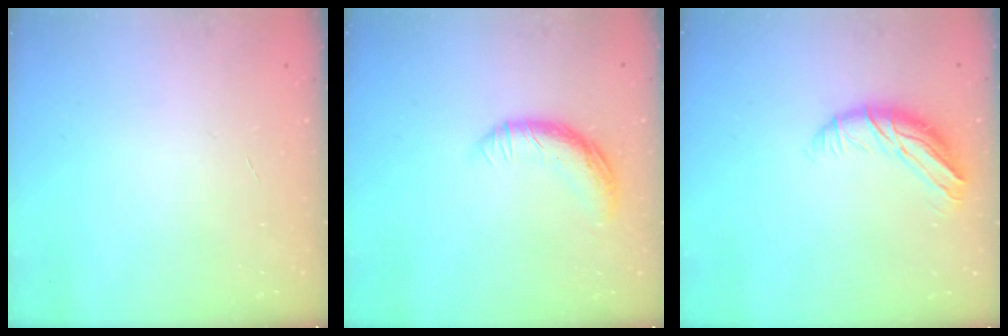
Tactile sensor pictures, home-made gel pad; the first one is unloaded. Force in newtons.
{"total": 11.4, "press": 11.3, "slide": 1.4}
{"total": 10.8, "press": 10.7, "slide": 0.7}